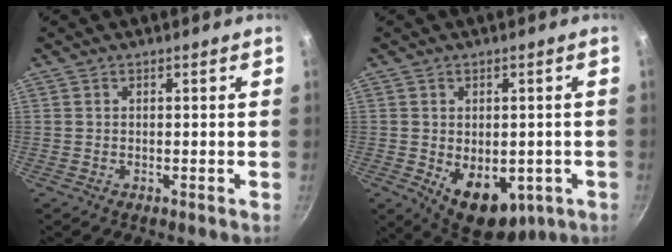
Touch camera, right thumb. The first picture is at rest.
{"total": 12.2, "force": [-3.0, 7.9, 8.8], "torque": [-0.089, -0.013, -0.022]}